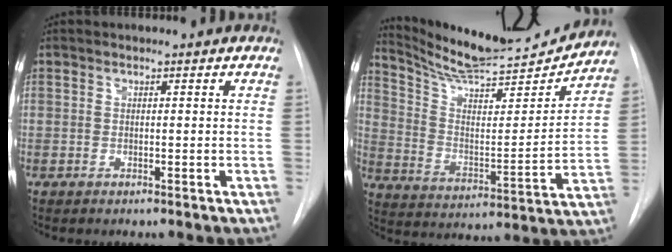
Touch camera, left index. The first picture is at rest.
{"total": 18.5, "force": [17.8, 1.1, 4.8], "torque": [-0.094, -0.041, 0.276]}